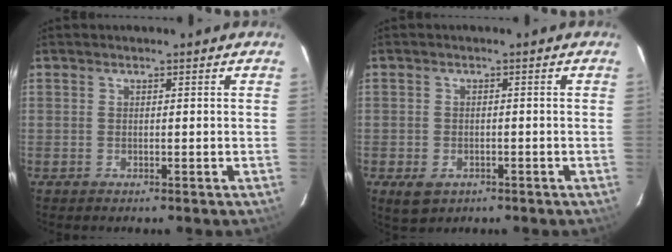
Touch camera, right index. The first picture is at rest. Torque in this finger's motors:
{"motor_torque": [0.50, -0.53, 0.13, 0.01]}